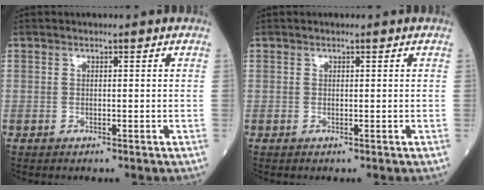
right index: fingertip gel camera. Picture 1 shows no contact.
{"total": 0.0}